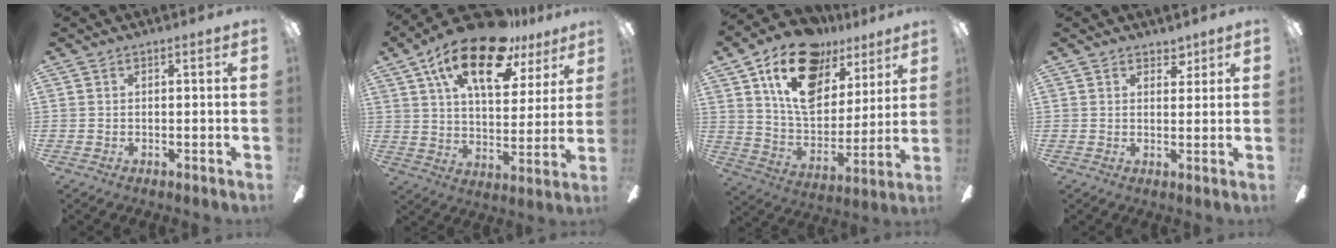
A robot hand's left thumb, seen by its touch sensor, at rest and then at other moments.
{"total": 20.9, "force": [12.8, 8.9, 13.9], "torque": [-0.237, -0.059, 0.218]}
{"total": 20.7, "force": [11.8, 12.6, 11.5], "torque": [-0.192, -0.056, 0.215]}
{"total": 3.2, "force": [2.6, 1.7, 0.7], "torque": [0.004, -0.013, 0.043]}